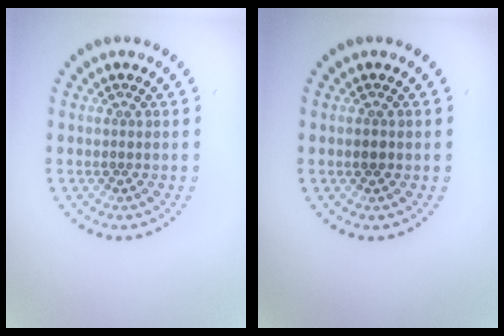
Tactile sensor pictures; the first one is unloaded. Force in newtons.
{"total": 0.9, "press": 0.8, "slide": 0.3}